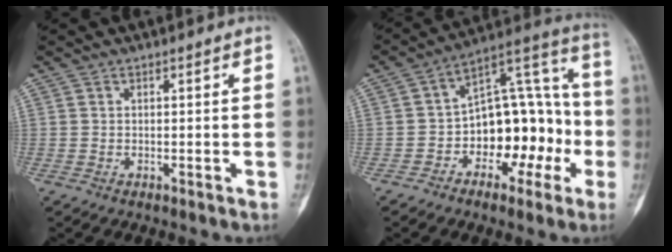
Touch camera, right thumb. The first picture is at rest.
{"total": 17.4, "force": [-4.3, 10.8, 13.0], "torque": [-0.137, 0.068, -0.060]}